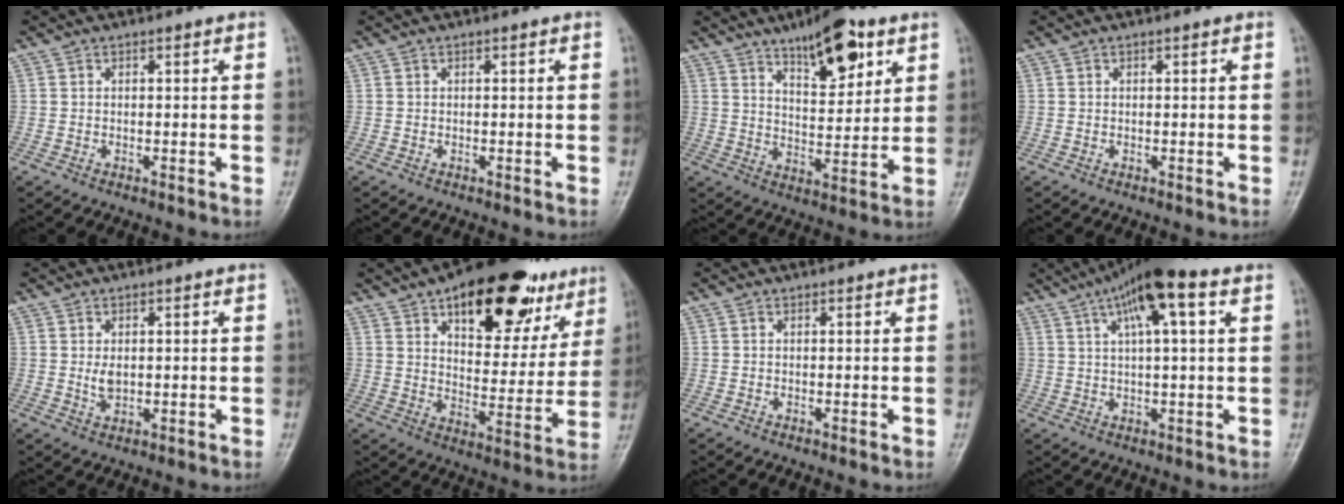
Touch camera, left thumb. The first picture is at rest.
{"total": 0.0}
{"total": 12.7, "force": [7.4, 4.8, 9.2], "torque": [-0.111, -0.040, 0.117]}
{"total": 0.0}
{"total": 2.5, "force": [0.3, 1.6, 1.9], "torque": [-0.031, -0.006, 0.009]}
{"total": 24.4, "force": [14.2, 11.6, 16.2], "torque": [-0.178, -0.033, 0.209]}
{"total": 0.0}
{"total": 12.1, "force": [5.6, 2.7, 10.3], "torque": [-0.177, 0.017, 0.090]}